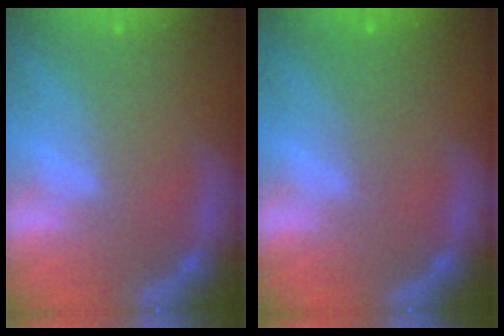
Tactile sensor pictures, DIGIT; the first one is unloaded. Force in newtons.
{"total": 2.0}